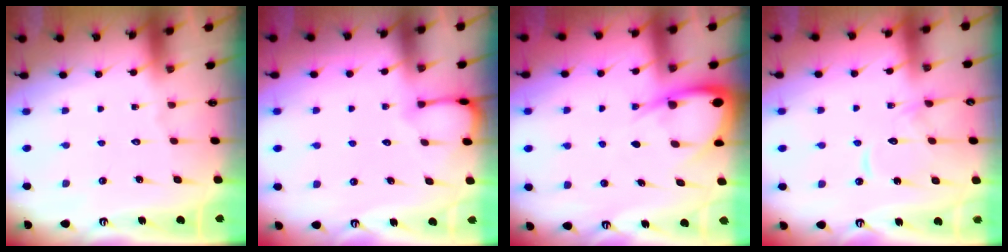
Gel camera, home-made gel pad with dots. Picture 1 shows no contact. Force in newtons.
{"total": 3.0, "press": 3.0, "slide": 0.3}
{"total": 7.6, "press": 7.5, "slide": 0.8}
{"total": 12.2, "press": 12.1, "slide": 1.2}